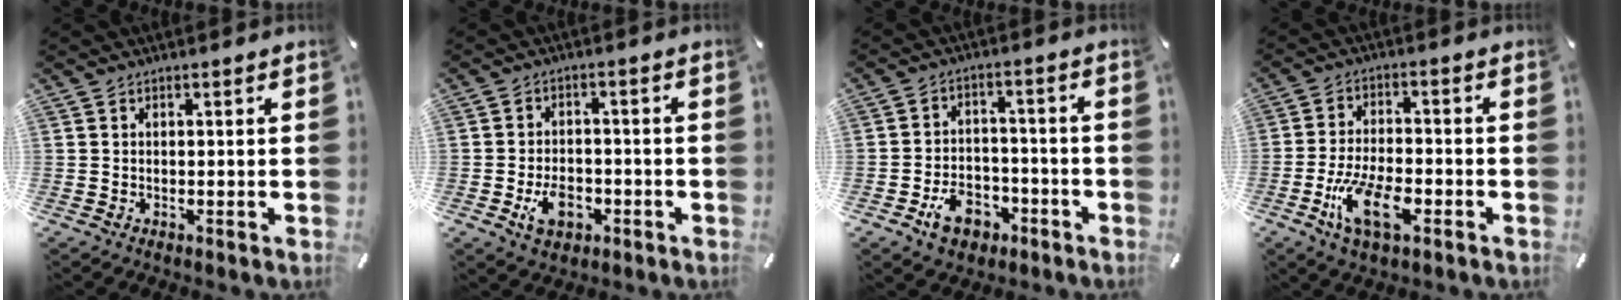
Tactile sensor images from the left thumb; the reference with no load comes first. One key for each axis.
{"total": 7.6, "fx": -2.7, "fy": 5.3, "fz": 4.8, "tx": -0.084, "ty": 0.005, "tz": -0.050}
{"total": 8.9, "fx": -4.3, "fy": 6.5, "fz": 4.1, "tx": -0.065, "ty": 0.036, "tz": -0.074}
{"total": 11.5, "fx": -5.0, "fy": 5.5, "fz": 8.8, "tx": -0.191, "ty": 0.007, "tz": -0.092}